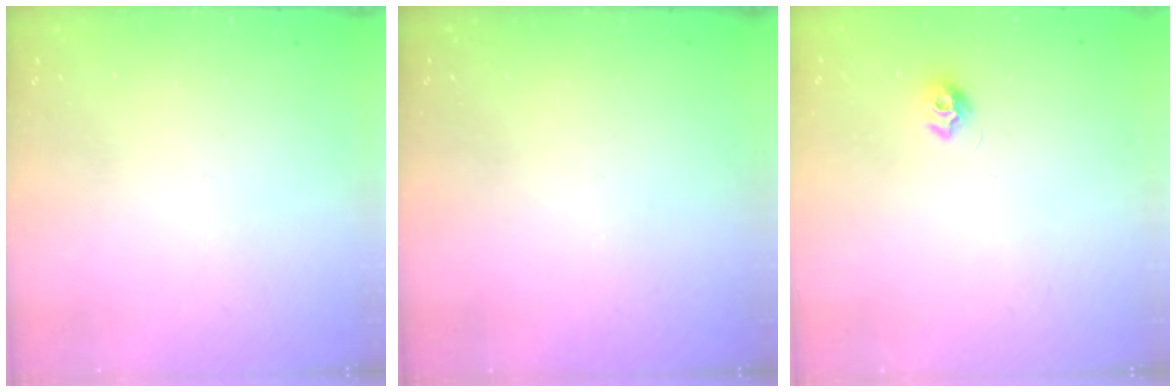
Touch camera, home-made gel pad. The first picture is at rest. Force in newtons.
{"total": 0.0}
{"total": 7.2, "press": 7.2, "slide": 0.4}